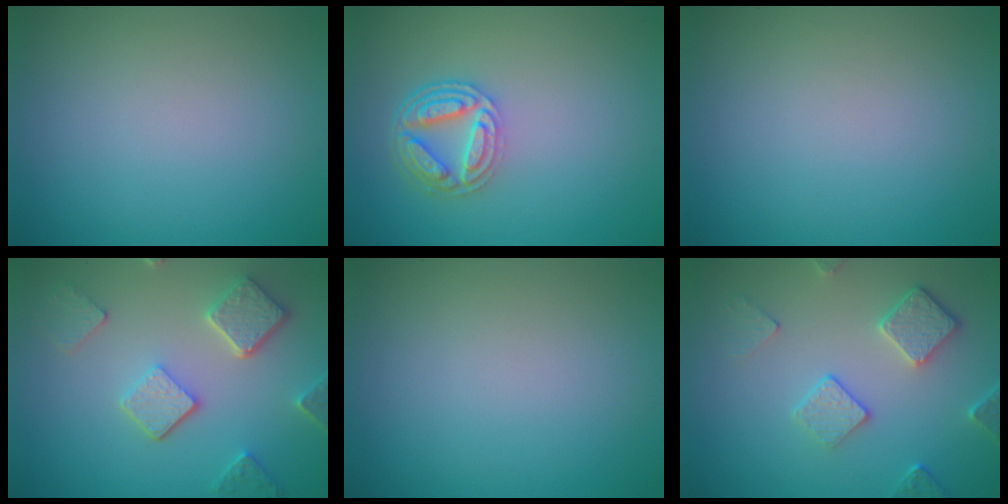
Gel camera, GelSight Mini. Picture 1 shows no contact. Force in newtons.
{"total": 4.7, "press": 3.6, "slide": 2.9}
{"total": 0.0}
{"total": 4.9, "press": 3.8, "slide": 3.1}
{"total": 0.0}
{"total": 3.6, "press": 3.0, "slide": 2.0}